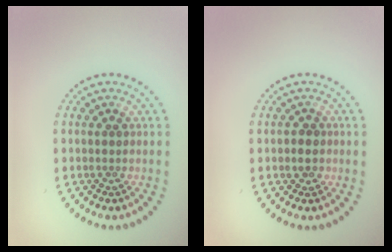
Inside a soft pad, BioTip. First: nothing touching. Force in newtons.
{"total": 1.0, "press": 0.9, "slide": 0.4}